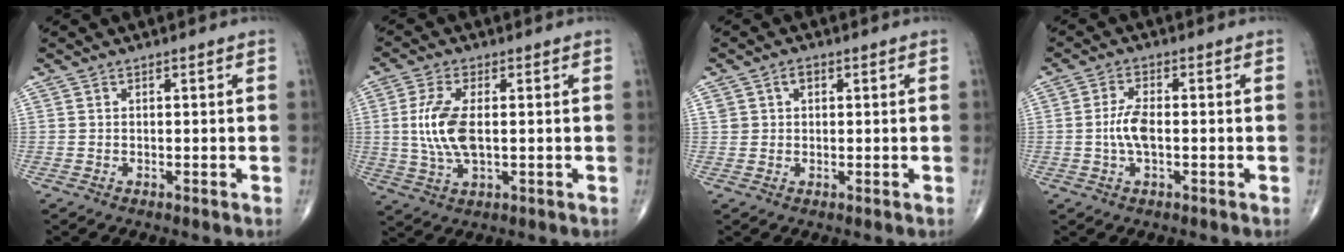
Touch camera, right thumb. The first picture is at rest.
{"total": 9.1, "force": [0.4, 4.1, 8.1], "torque": [-0.179, -0.005, 0.011]}
{"total": 2.2, "force": [0.9, 1.7, 1.2], "torque": [-0.012, 0.002, 0.016]}
{"total": 4.7, "force": [-0.5, 1.9, 4.3], "torque": [-0.093, 0.007, -0.013]}